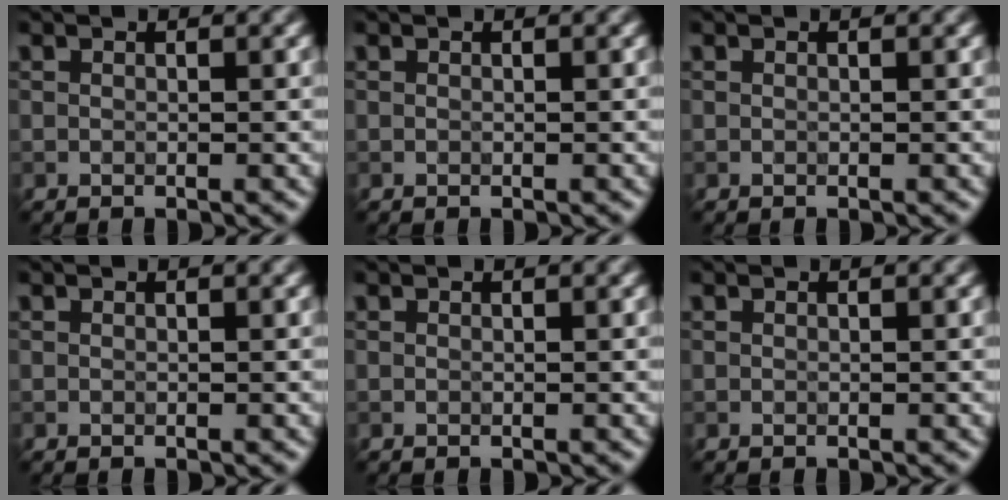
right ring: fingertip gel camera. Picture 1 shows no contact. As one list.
[{"total": 0.0}, {"total": 0.0}, {"total": 0.0}, {"total": 0.0}, {"total": 0.0}]